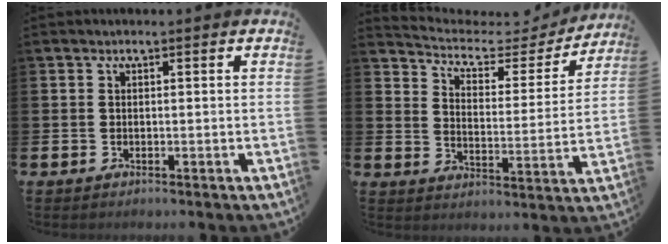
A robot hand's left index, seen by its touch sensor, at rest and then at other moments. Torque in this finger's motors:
{"motor_torque": [0.96, -1.18, 0.15, -0.02]}